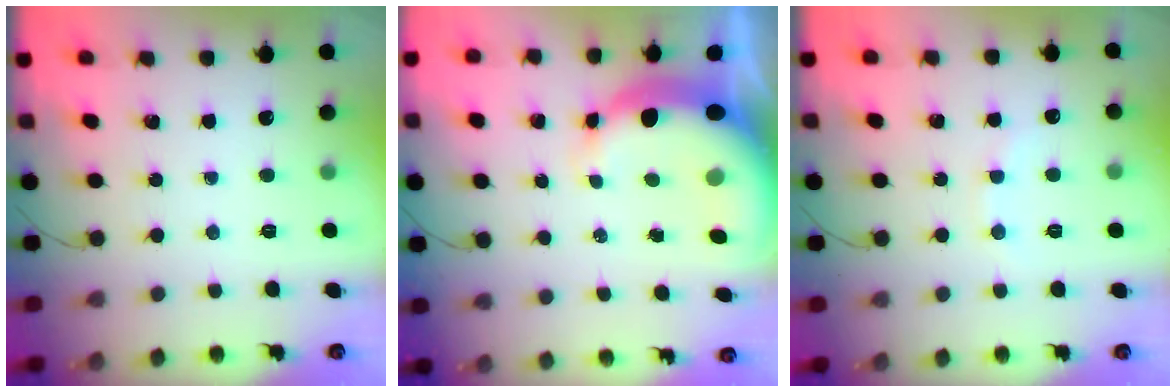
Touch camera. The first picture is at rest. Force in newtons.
{"total": 10.1, "press": 9.8, "slide": 2.6}
{"total": 5.7, "press": 5.4, "slide": 1.6}